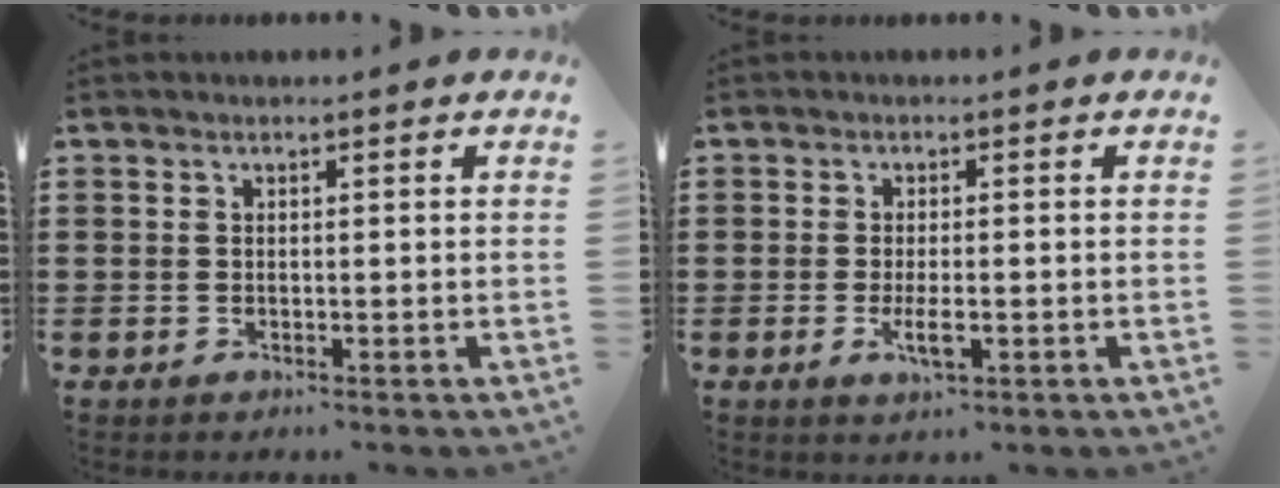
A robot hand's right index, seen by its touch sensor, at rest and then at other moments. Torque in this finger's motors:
{"motor_torque": [0.62, 0.06, 0.06, 0.03]}